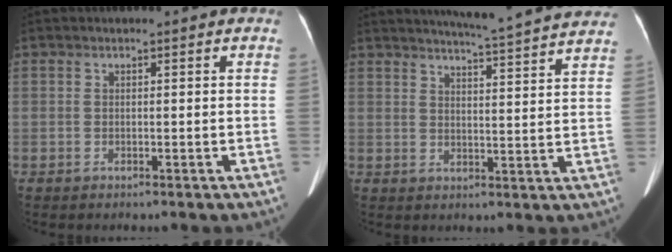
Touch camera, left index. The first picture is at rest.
{"total": 16.3, "force": [15.2, -0.5, 5.8], "torque": [-0.094, -0.029, 0.182]}